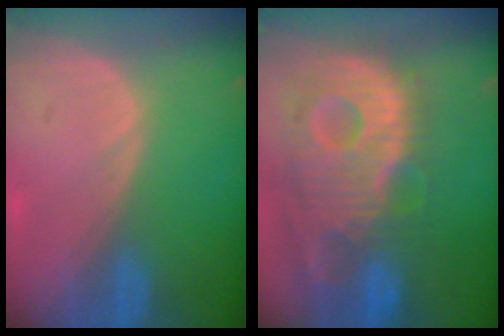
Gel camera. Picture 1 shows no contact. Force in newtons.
{"total": 13.6, "press": 11.8, "slide": 6.8}